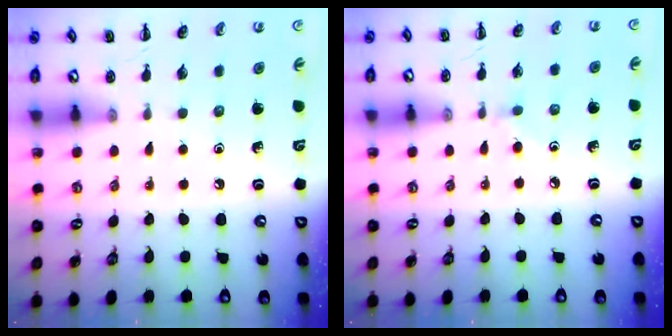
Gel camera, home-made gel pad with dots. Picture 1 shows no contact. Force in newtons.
{"total": 2.6, "press": 2.4, "slide": 1.1}